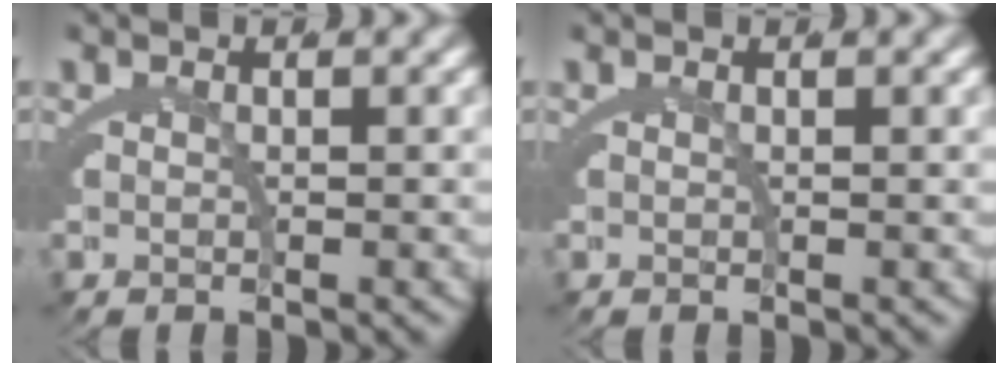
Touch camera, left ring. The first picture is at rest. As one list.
[{"total": 0.0}]